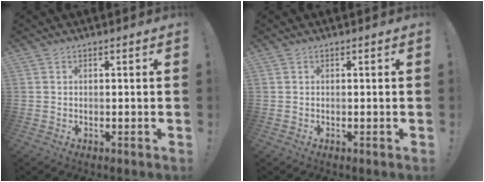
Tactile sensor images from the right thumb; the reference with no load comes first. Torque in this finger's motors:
{"motor_torque": [0.00, 0.00, 0.09, -0.09, 0.00]}